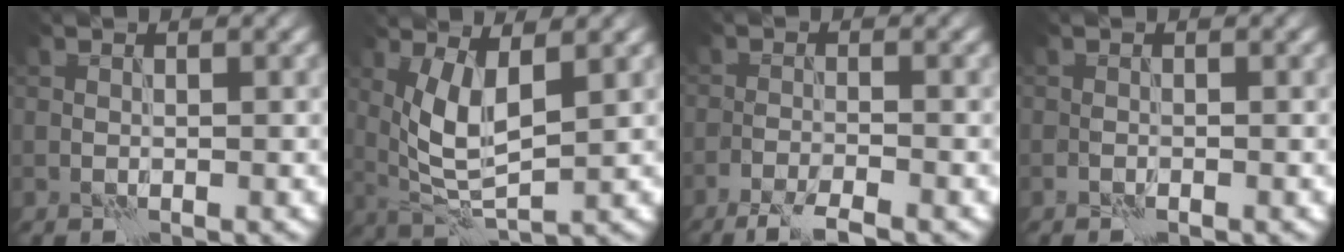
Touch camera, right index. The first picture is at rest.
{"total": 5.5, "force": [1.3, 1.9, 5.0], "torque": [-0.106, -0.011, 0.032]}
{"total": 3.3, "force": [-2.6, 0.2, 2.0], "torque": [-0.038, -0.005, -0.052]}
{"total": 0.0}